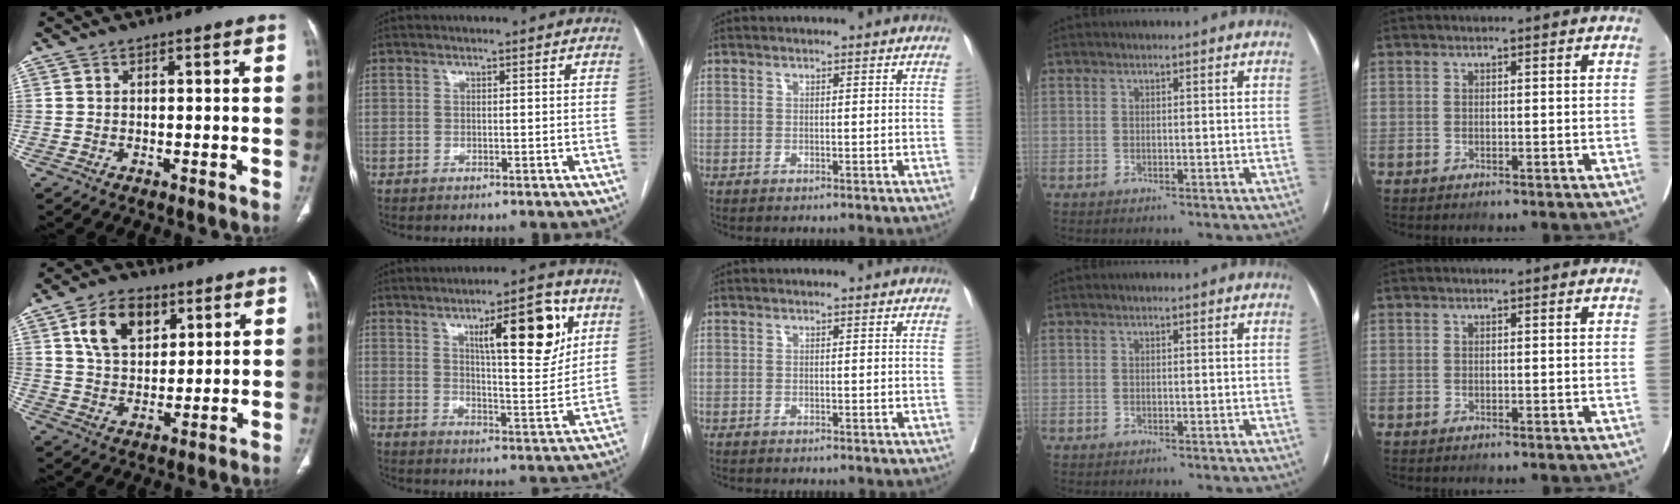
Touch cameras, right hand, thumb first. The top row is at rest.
{"thumb": {"total": 11.1, "force": [4.9, 7.1, 7.0], "torque": [-0.095, -0.014, 0.089]}, "index": {"total": 13.1, "force": [5.9, 2.8, 11.4], "torque": [-0.164, 0.001, 0.087]}, "middle": {"total": 0.8, "force": [-0.7, 0.1, 0.2], "torque": [-0.004, -0.001, -0.013]}}